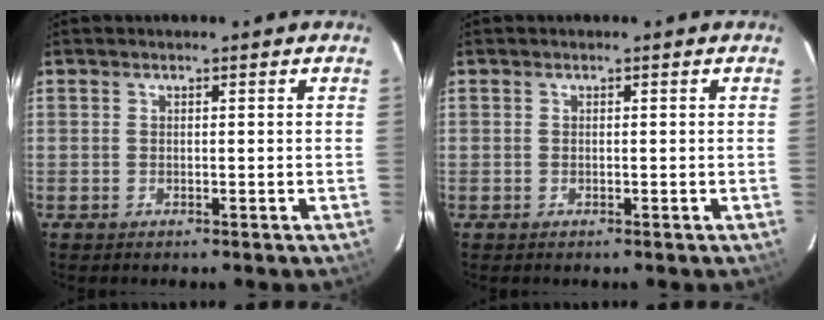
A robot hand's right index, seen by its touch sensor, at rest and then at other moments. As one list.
[{"total": 0.0}]